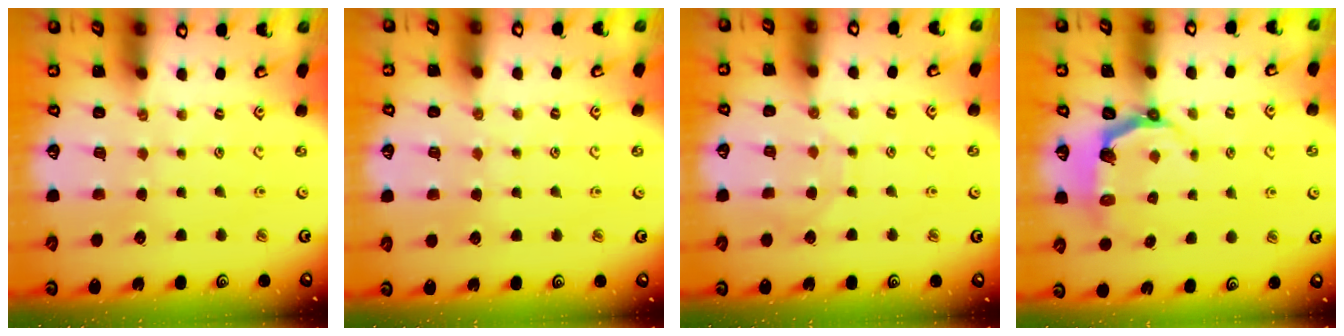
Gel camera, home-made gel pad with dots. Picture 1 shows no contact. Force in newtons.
{"total": 4.8, "press": 4.7, "slide": 0.6}
{"total": 5.4, "press": 5.4, "slide": 0.5}
{"total": 4.3, "press": 2.8, "slide": 3.3}